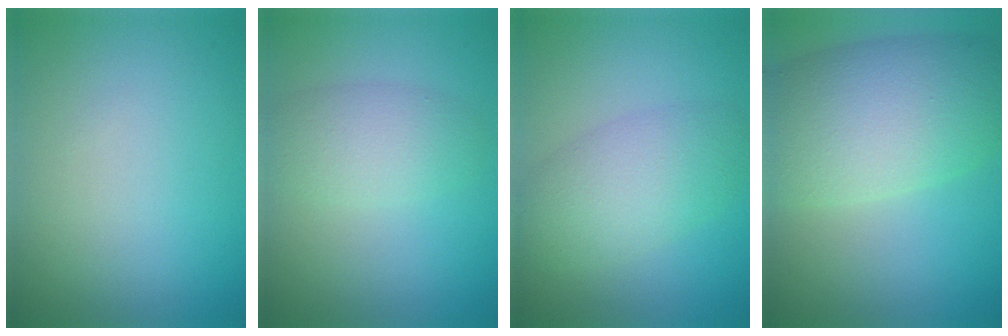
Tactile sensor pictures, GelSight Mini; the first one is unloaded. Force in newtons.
{"total": 3.3, "press": 3.2, "slide": 0.1}
{"total": 4.9, "press": 4.9, "slide": 0.2}
{"total": 9.6, "press": 9.6, "slide": 0.4}